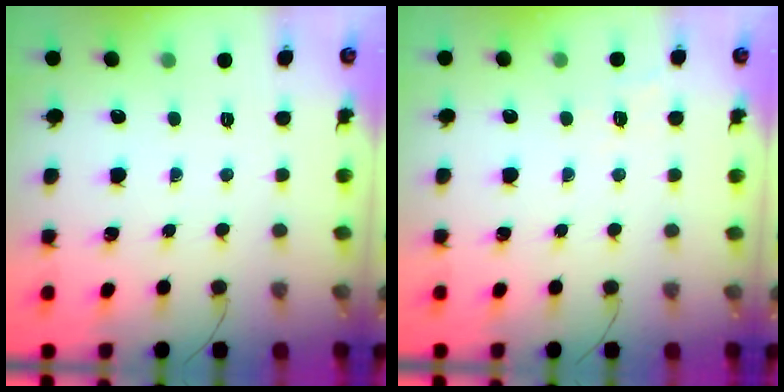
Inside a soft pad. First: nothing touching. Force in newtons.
{"total": 5.8, "press": 5.6, "slide": 1.5}